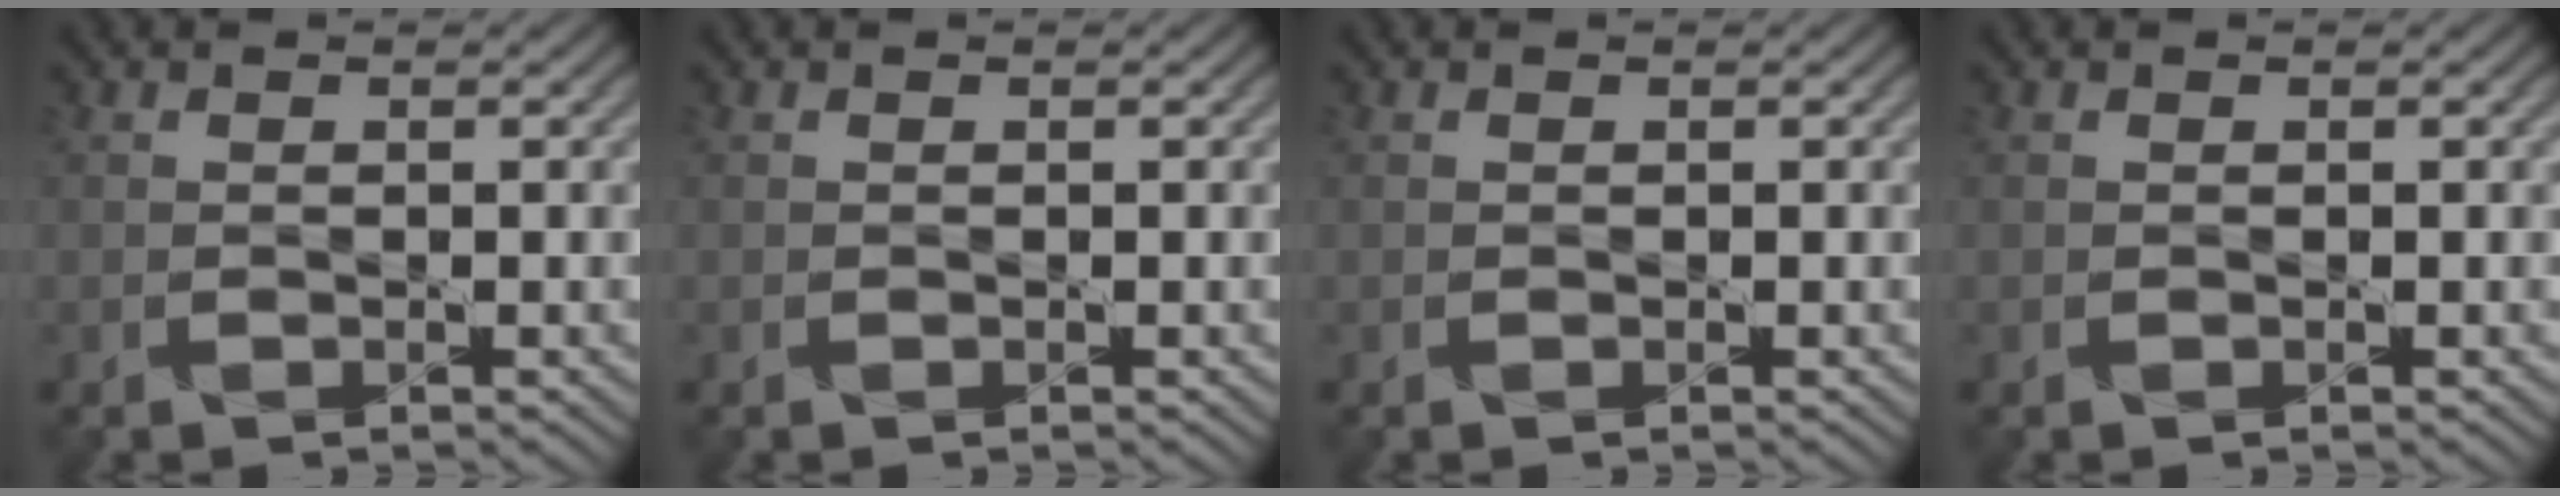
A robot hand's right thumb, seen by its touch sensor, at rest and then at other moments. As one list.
[{"total": 0.0}, {"total": 0.0}, {"total": 0.0}]